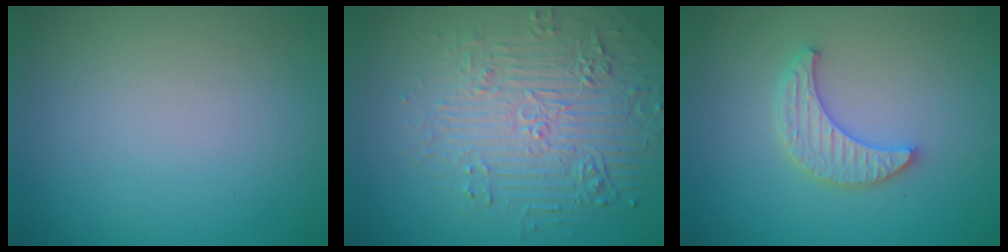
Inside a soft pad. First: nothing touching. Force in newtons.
{"total": 6.4, "press": 5.1, "slide": 4.0}
{"total": 2.9, "press": 2.9, "slide": 0.7}